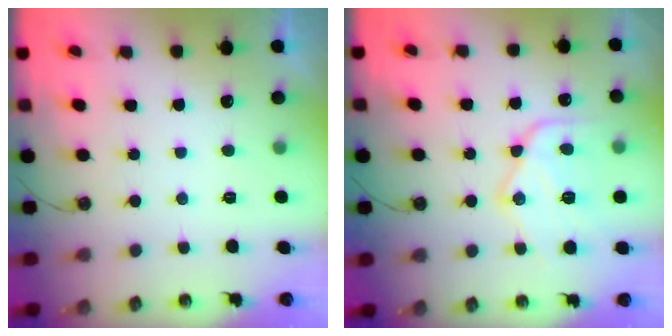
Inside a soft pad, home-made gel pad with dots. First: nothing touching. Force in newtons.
{"total": 14.8, "press": 14.8, "slide": 0.7}